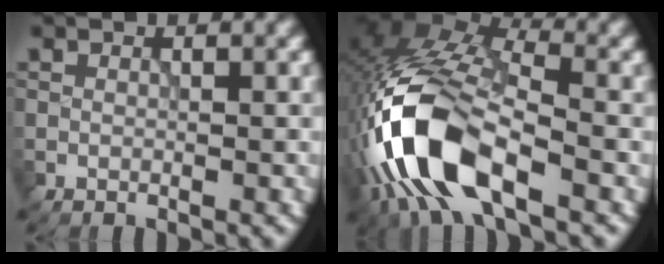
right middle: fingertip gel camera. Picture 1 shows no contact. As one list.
[{"total": 12.6, "force": [-4.6, 5.9, 10.1], "torque": [-0.218, -0.003, -0.090]}]